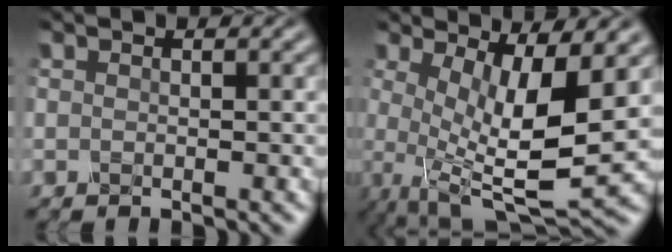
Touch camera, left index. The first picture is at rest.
{"total": 8.9, "force": [-0.2, 2.8, 8.5], "torque": [-0.157, -0.022, 0.008]}